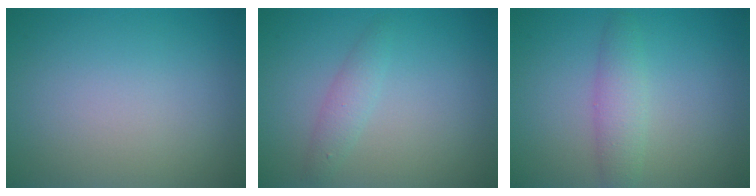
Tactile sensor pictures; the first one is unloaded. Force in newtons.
{"total": 1.6, "press": 1.6, "slide": 0.1}
{"total": 2.5, "press": 2.5, "slide": 0.1}